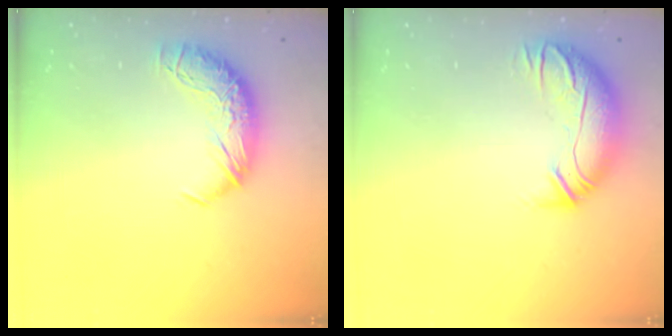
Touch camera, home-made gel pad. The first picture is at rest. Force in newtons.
{"total": 3.2, "press": 1.5, "slide": 2.8}